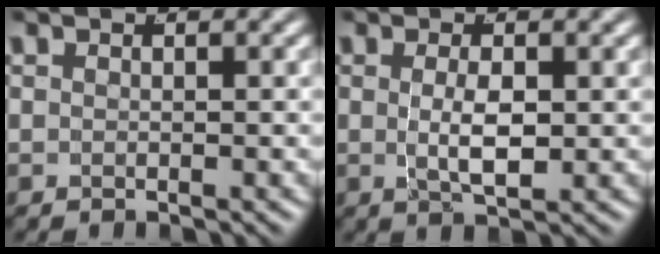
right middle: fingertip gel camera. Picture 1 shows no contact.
{"total": 2.9, "force": [-0.3, 0.6, 2.8], "torque": [-0.053, -0.015, 0.006]}